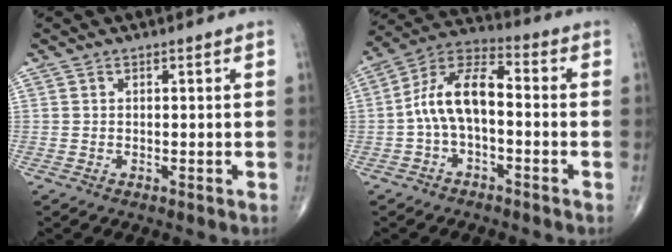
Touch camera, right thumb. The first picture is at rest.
{"total": 11.0, "force": [-1.3, 5.5, 9.5], "torque": [-0.172, 0.046, -0.034]}